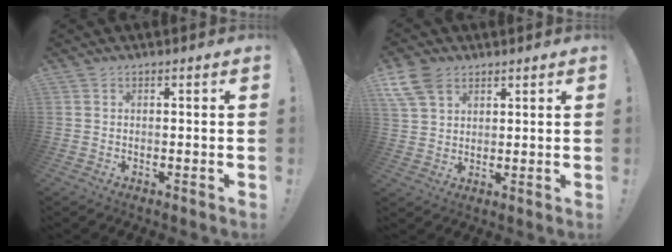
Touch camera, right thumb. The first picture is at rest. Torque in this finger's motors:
{"motor_torque": [-0.41, 0.74, 0.02, 0.22, 0.20]}